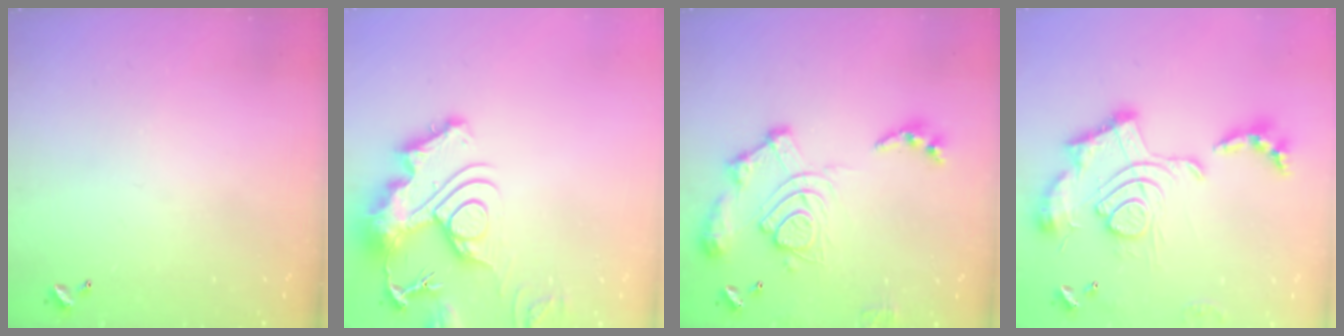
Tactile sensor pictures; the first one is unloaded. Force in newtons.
{"total": 17.0, "press": 16.9, "slide": 1.8}
{"total": 16.1, "press": 16.0, "slide": 2.0}
{"total": 2.5, "press": 1.9, "slide": 1.7}